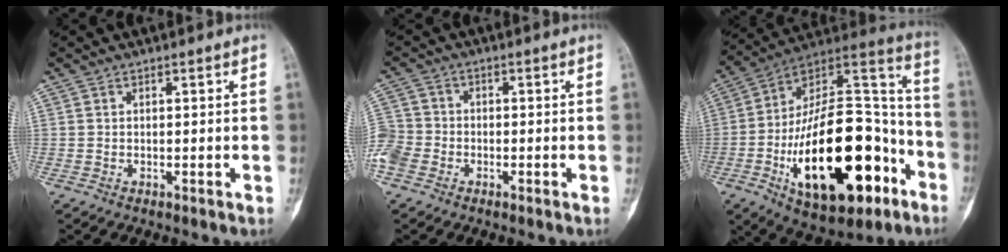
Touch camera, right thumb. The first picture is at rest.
{"total": 7.1, "force": [-3.2, 5.7, 2.8], "torque": [-0.069, 0.017, -0.066]}
{"total": 34.0, "force": [-12.2, 15.9, 27.4], "torque": [-0.437, 0.063, -0.180]}